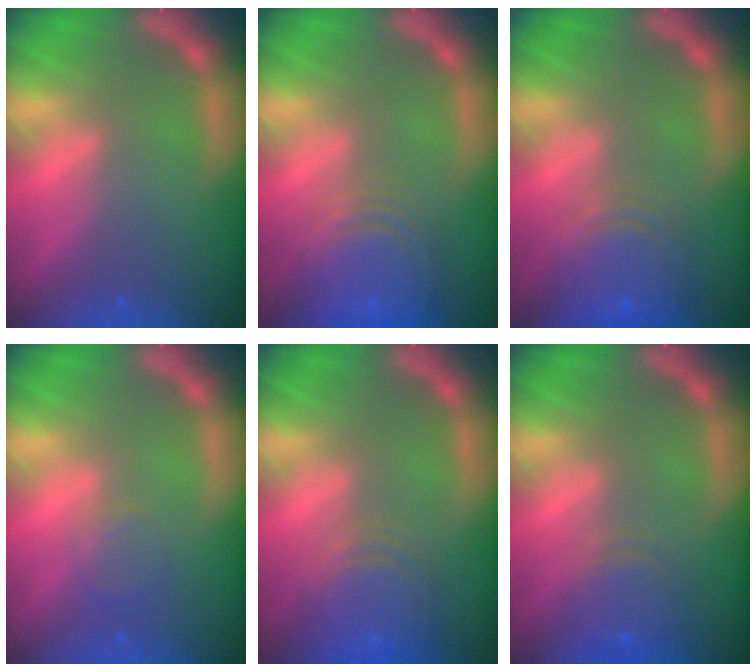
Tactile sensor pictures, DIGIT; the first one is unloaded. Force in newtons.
{"total": 9.1}
{"total": 7.5}
{"total": 2.0}
{"total": 6.9}
{"total": 4.0}